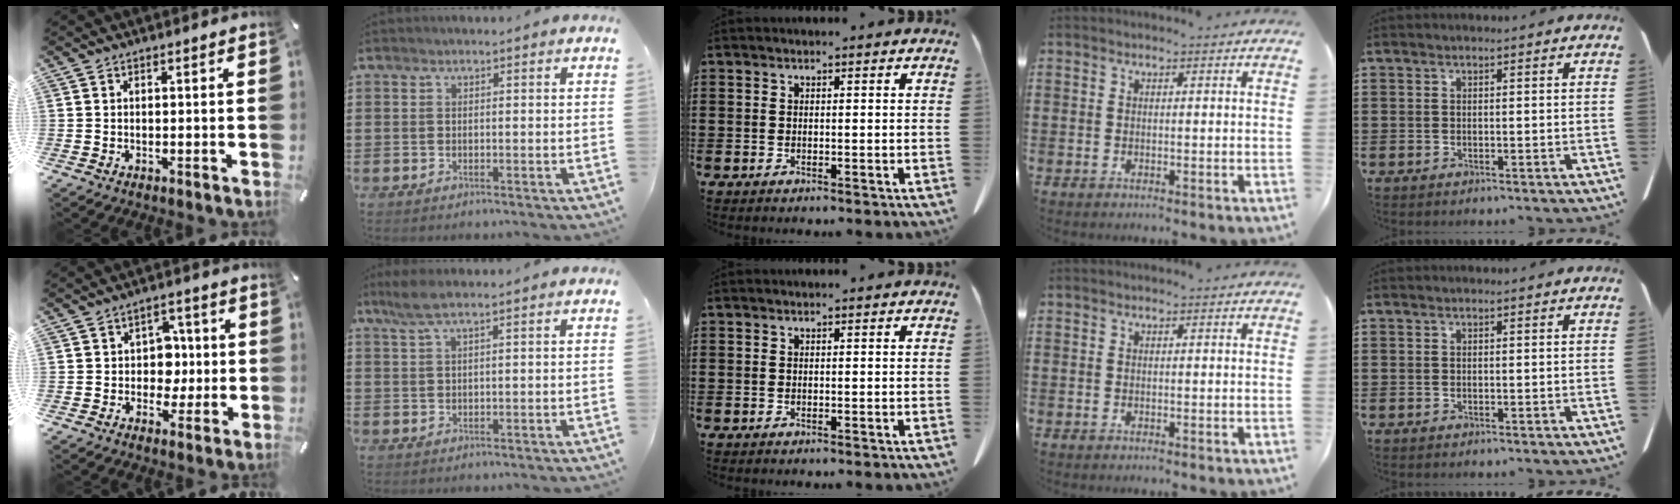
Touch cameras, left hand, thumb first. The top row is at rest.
{"thumb": {"total": 7.5, "force": [0.0, 6.8, 3.3], "torque": [-0.044, 0.009, -0.001]}, "index": {"total": 3.2, "force": [1.9, 0.3, 2.5], "torque": [-0.059, -0.003, 0.034]}}